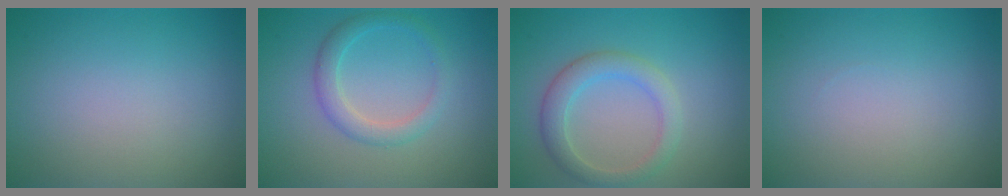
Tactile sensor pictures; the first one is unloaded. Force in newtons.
{"total": 2.5, "press": 2.5, "slide": 0.2}
{"total": 3.2, "press": 3.2, "slide": 0.1}
{"total": 0.0}